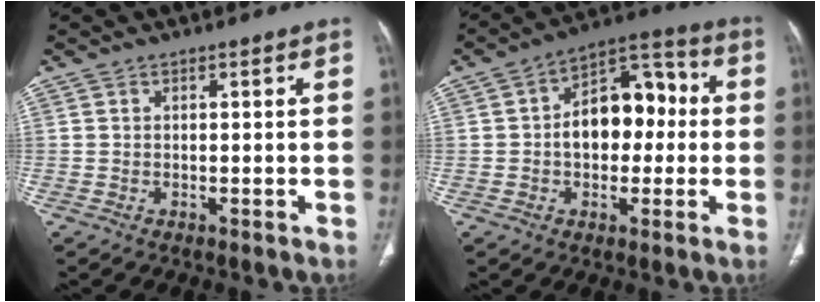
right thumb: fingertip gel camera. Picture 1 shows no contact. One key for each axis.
{"total": 13.7, "fx": 0.1, "fy": 9.0, "fz": 10.4, "tx": -0.117, "ty": 0.041, "tz": -0.005}